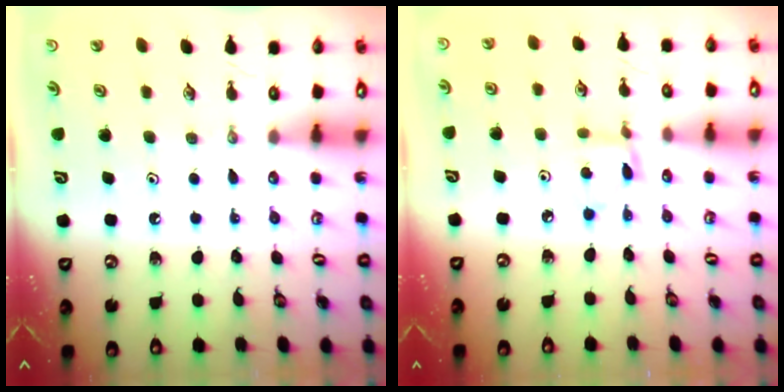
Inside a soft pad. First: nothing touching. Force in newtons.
{"total": 3.9, "press": 3.8, "slide": 0.4}